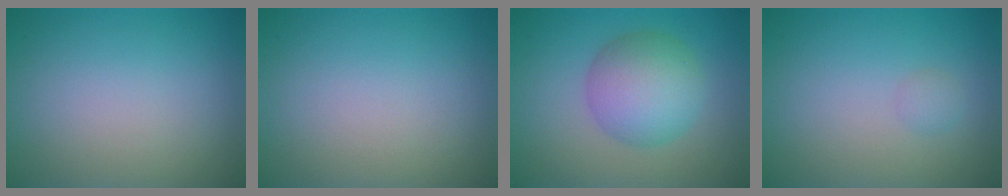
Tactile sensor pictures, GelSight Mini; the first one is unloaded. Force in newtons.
{"total": 0.0}
{"total": 6.0, "press": 6.0, "slide": 0.1}
{"total": 0.8, "press": 0.8, "slide": 0.1}